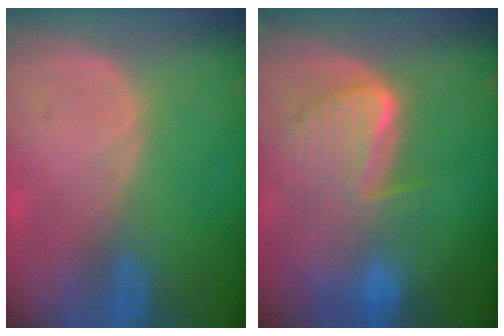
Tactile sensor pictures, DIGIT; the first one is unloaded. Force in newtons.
{"total": 9.9, "press": 8.5, "slide": 5.1}